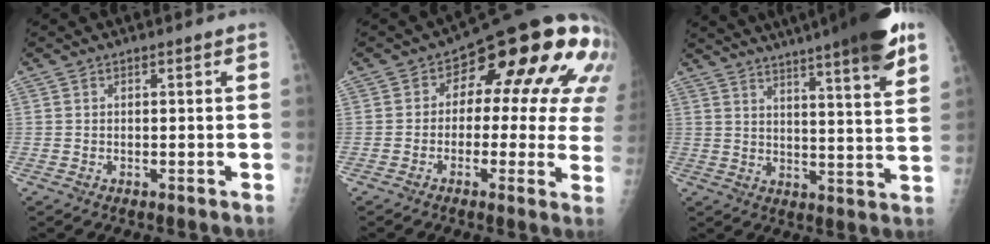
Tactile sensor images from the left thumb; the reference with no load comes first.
{"total": 19.7, "force": [5.1, 10.1, 16.2], "torque": [-0.147, 0.019, 0.049]}
{"total": 23.1, "force": [16.6, 2.7, 15.8], "torque": [-0.221, -0.039, 0.222]}